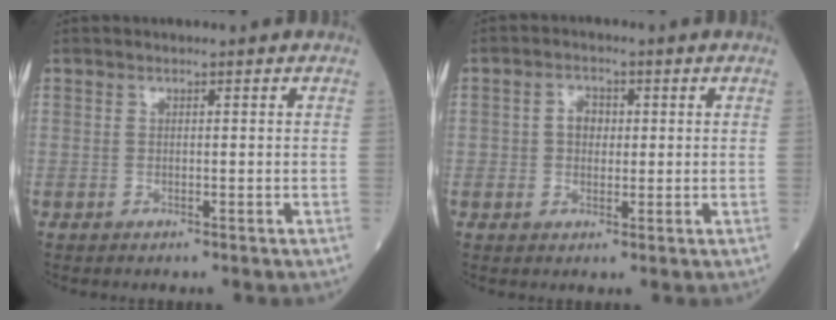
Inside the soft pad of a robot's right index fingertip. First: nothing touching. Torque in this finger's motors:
{"motor_torque": [0.07, 0.01, 0.04, 0.03]}